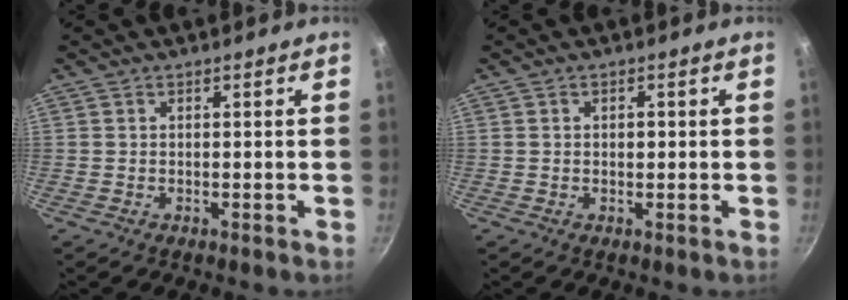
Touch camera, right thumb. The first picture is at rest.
{"total": 1.1, "force": [0.0, 0.8, 0.8], "torque": [-0.008, 0.004, 0.001]}